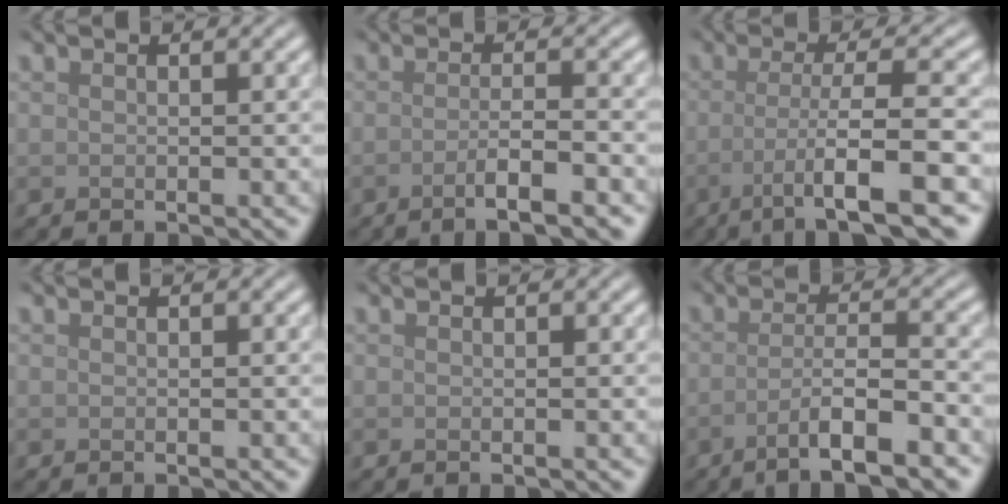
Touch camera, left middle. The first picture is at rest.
{"total": 3.8, "force": [-1.8, 0.7, 3.3], "torque": [-0.050, 0.003, -0.037]}
{"total": 6.8, "force": [-2.5, 1.1, 6.3], "torque": [-0.093, -0.003, -0.050]}
{"total": 0.0}
{"total": 0.0}
{"total": 5.5, "force": [-2.8, 1.0, 4.6], "torque": [-0.074, 0.001, -0.055]}